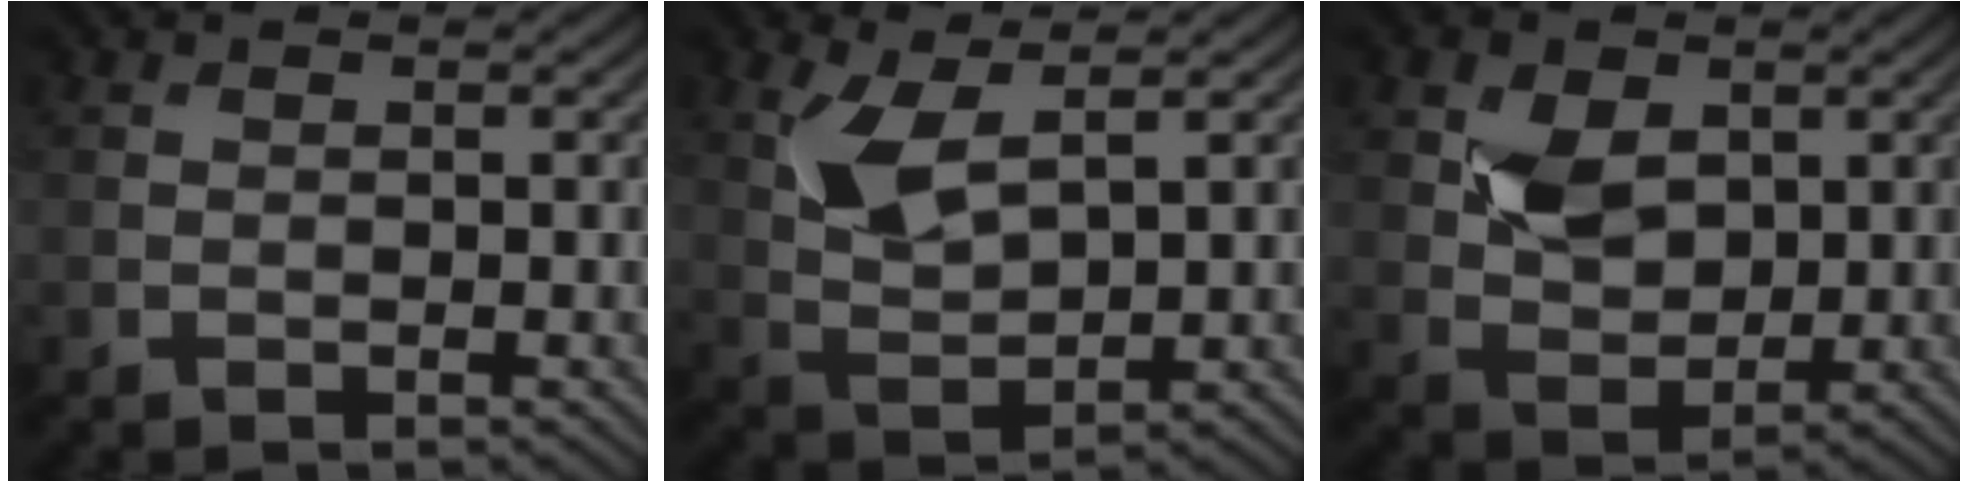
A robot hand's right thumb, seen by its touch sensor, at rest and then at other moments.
{"total": 5.8, "force": [2.7, 2.3, 4.6], "torque": [-0.110, -0.004, 0.057]}
{"total": 5.5, "force": [1.7, 3.9, 3.4], "torque": [-0.075, -0.004, 0.032]}